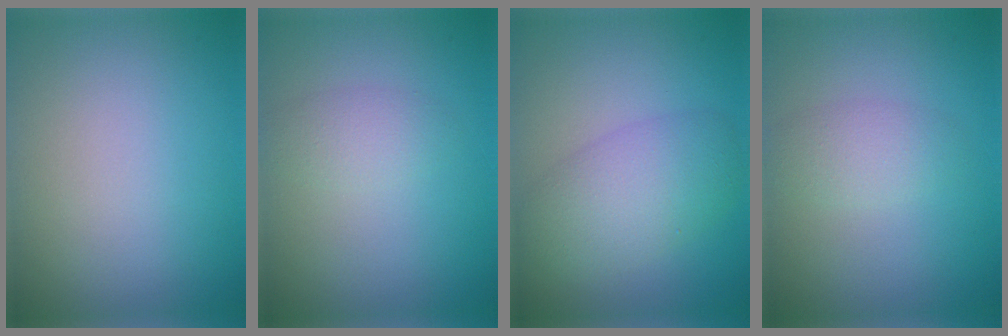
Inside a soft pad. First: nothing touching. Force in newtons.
{"total": 1.8, "press": 1.8, "slide": 0.0}
{"total": 5.2, "press": 5.2, "slide": 0.2}
{"total": 2.0, "press": 2.0, "slide": 0.0}